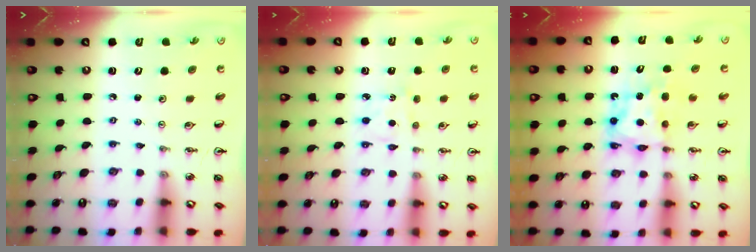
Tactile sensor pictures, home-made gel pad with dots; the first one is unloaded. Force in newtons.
{"total": 6.1, "press": 6.1, "slide": 0.5}
{"total": 6.6, "press": 6.6, "slide": 0.6}